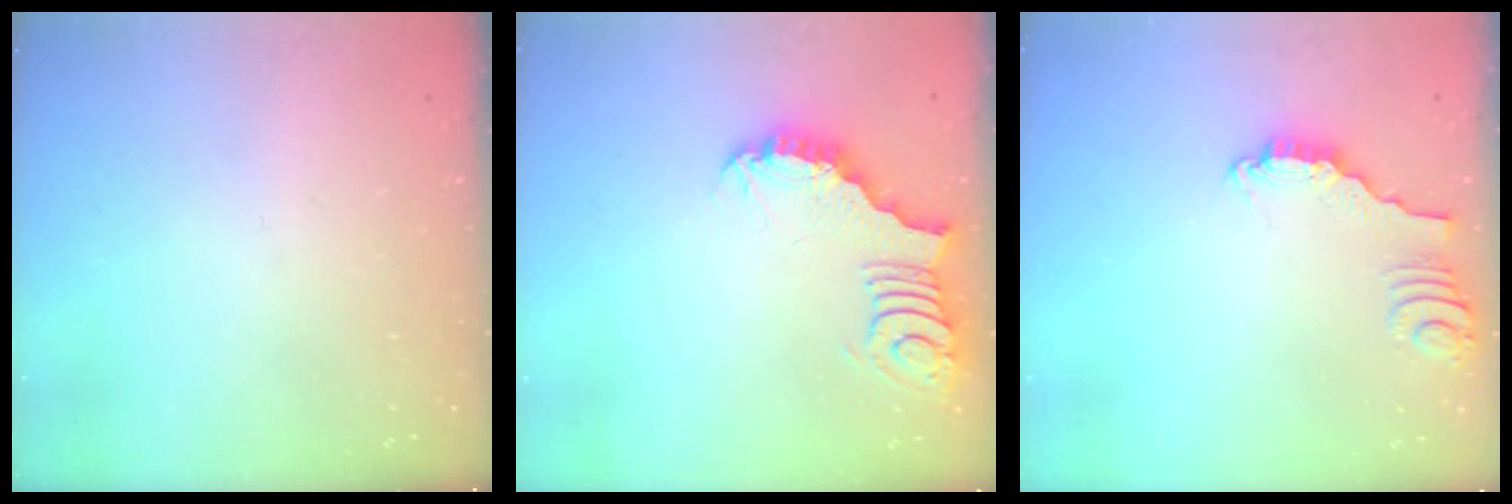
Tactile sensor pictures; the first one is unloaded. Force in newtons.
{"total": 3.8, "press": 3.8, "slide": 0.8}
{"total": 2.3, "press": 2.3, "slide": 0.1}